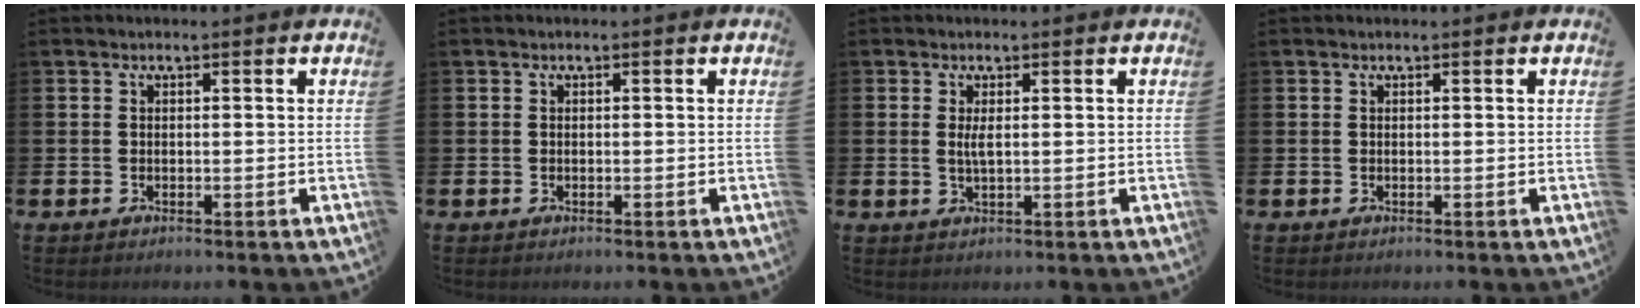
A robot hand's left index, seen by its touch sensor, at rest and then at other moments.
{"total": 0.0}
{"total": 1.7, "force": [0.4, 0.4, 1.6], "torque": [-0.023, -0.002, 0.004]}
{"total": 0.0}